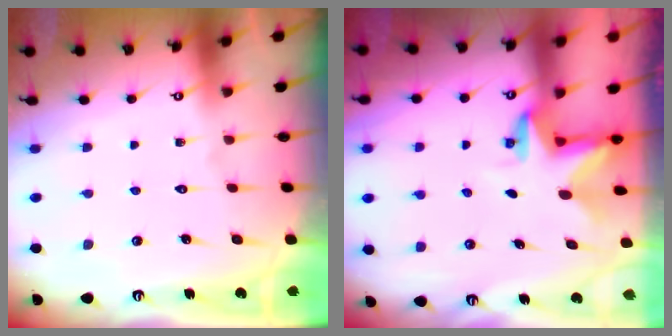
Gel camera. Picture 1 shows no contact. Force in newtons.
{"total": 2.9, "press": 2.9, "slide": 0.2}